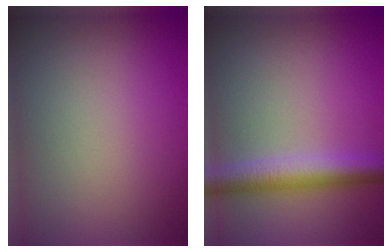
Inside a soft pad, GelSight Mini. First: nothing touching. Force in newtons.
{"total": 4.6, "press": 4.6, "slide": 0.1}